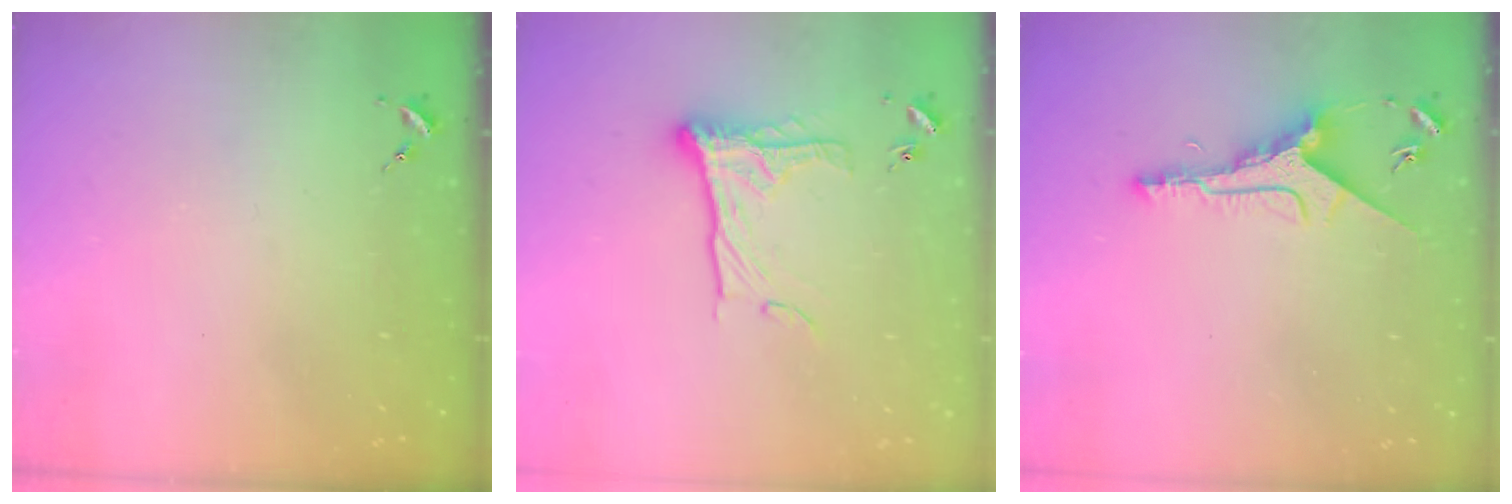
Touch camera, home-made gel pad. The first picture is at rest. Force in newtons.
{"total": 14.6, "press": 14.5, "slide": 1.0}
{"total": 10.3, "press": 10.3, "slide": 0.1}